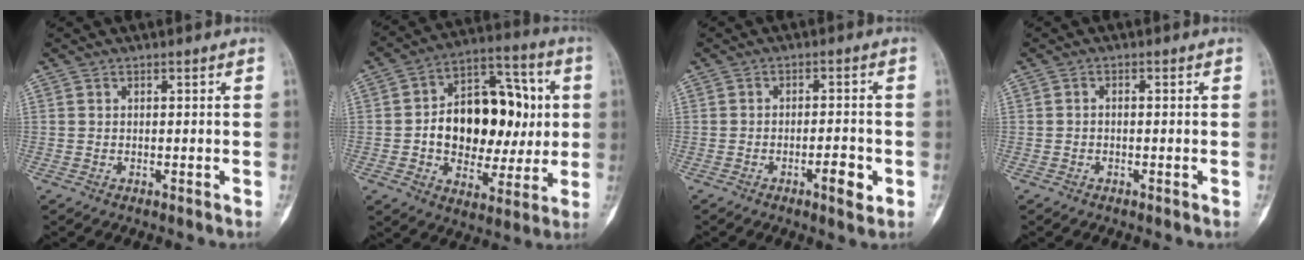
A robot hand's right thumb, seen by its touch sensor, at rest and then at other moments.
{"total": 21.1, "force": [0.7, 14.2, 15.6], "torque": [-0.190, 0.030, 0.017]}
{"total": 4.8, "force": [-2.0, 1.6, 4.1], "torque": [-0.057, 0.009, -0.027]}
{"total": 0.7, "force": [-0.3, 0.4, 0.5], "torque": [-0.008, 0.004, -0.007]}